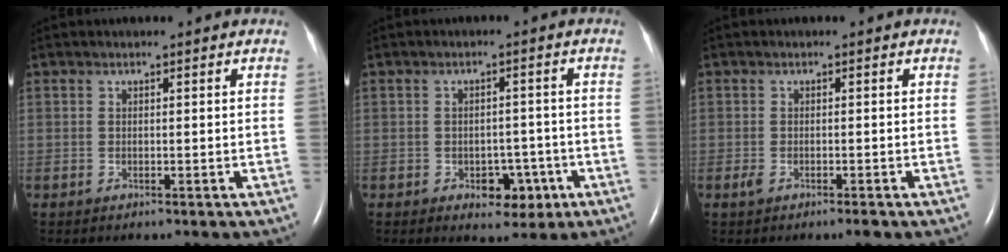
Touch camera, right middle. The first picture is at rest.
{"total": 4.7, "force": [-2.1, 3.0, 3.0], "torque": [-0.034, 0.009, -0.020]}
{"total": 2.0, "force": [-1.2, 0.5, 1.5], "torque": [-0.033, -0.004, -0.021]}